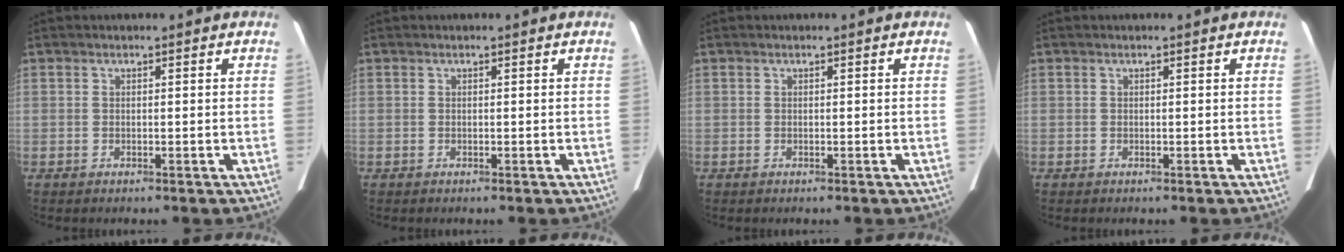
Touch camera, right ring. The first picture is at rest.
{"total": 0.0}
{"total": 0.0}
{"total": 0.0}